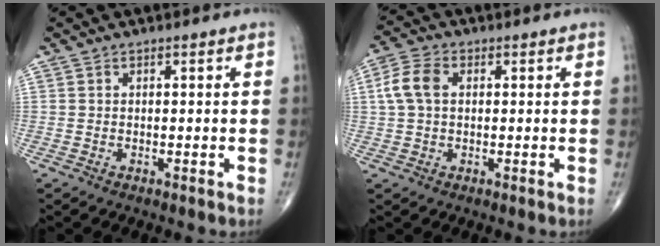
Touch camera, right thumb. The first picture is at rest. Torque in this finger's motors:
{"motor_torque": [-0.27, 0.46, 0.56, 0.07, 0.18]}